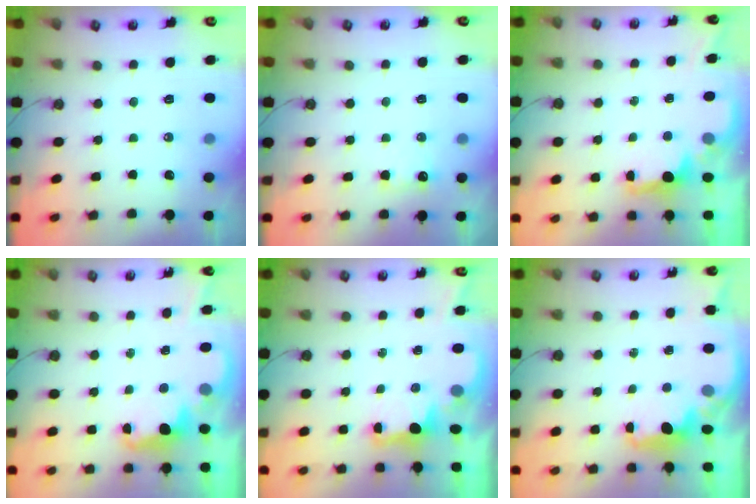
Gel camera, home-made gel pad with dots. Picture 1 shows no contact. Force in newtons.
{"total": 5.0, "press": 4.9, "slide": 1.3}
{"total": 2.0, "press": 1.9, "slide": 0.8}
{"total": 2.3, "press": 2.2, "slide": 0.5}
{"total": 2.3, "press": 2.2, "slide": 0.7}
{"total": 2.3, "press": 2.1, "slide": 0.8}